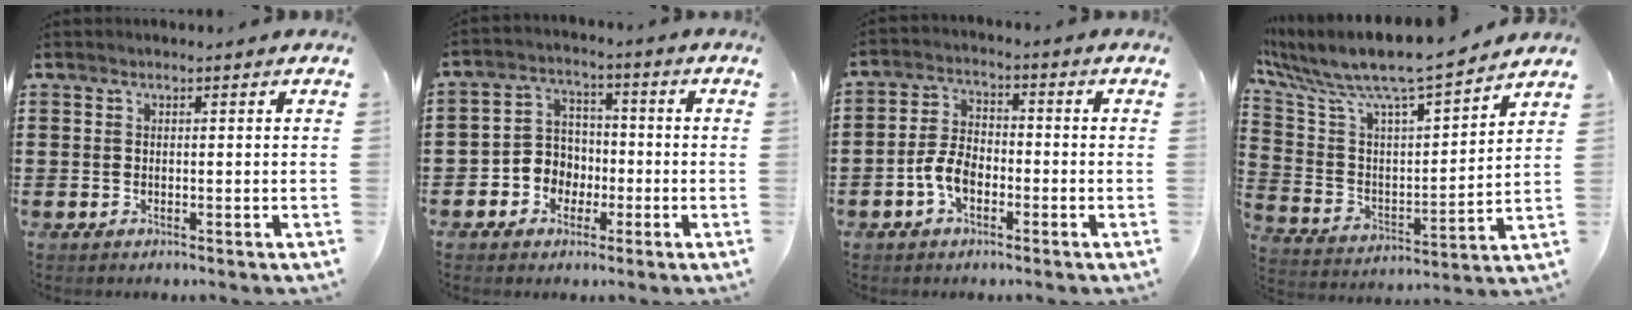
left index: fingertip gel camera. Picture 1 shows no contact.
{"total": 5.1, "force": [-1.9, 4.6, 1.2], "torque": [-0.045, 0.010, -0.041]}
{"total": 5.2, "force": [-2.2, 2.9, 3.8], "torque": [-0.093, 0.001, -0.048]}
{"total": 8.9, "force": [7.9, 0.7, 4.1], "torque": [-0.116, -0.063, 0.129]}